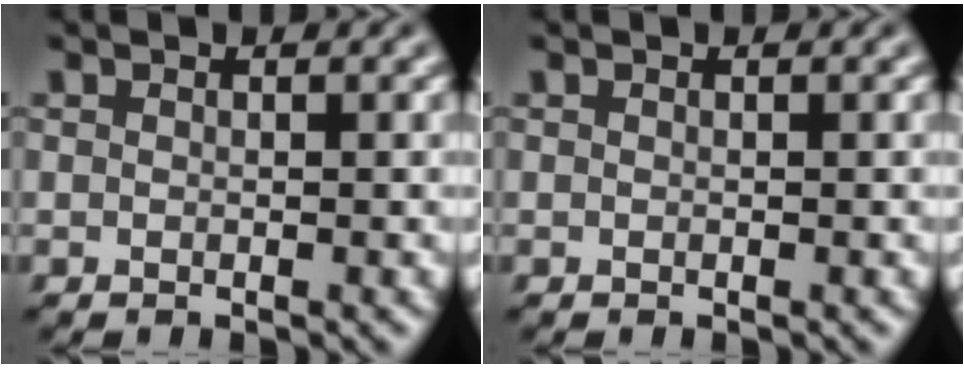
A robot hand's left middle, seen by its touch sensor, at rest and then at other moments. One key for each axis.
{"total": 0.0}